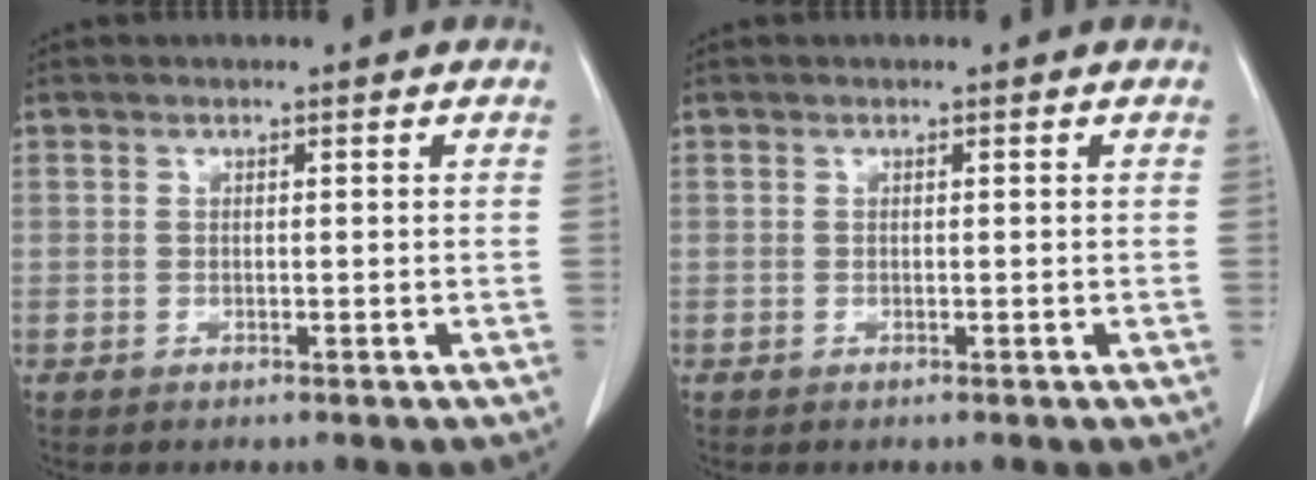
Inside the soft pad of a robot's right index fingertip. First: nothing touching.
{"total": 0.0}